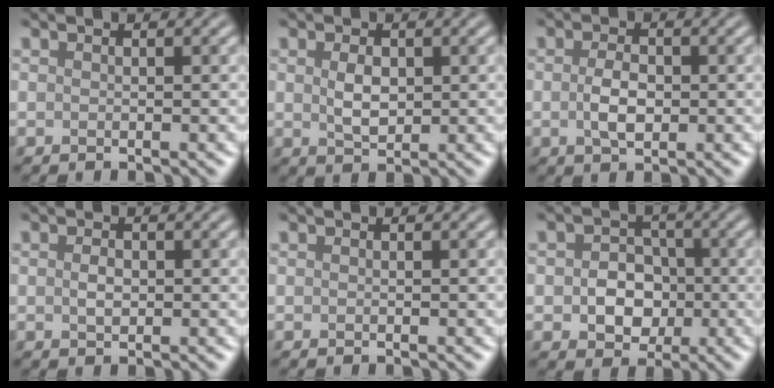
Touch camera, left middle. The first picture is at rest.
{"total": 2.4, "force": [0.4, 1.5, 1.8], "torque": [-0.039, -0.002, 0.010]}
{"total": 2.7, "force": [-0.2, 1.6, 2.2], "torque": [-0.046, -0.001, -0.005]}
{"total": 1.3, "force": [0.0, 0.9, 1.0], "torque": [-0.021, -0.001, 0.000]}
{"total": 0.0}
{"total": 4.5, "force": [-0.7, 3.6, 2.7], "torque": [-0.025, -0.004, -0.019]}